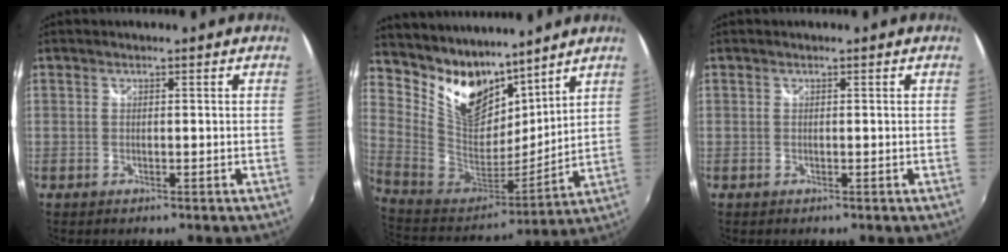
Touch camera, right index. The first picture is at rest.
{"total": 17.7, "force": [12.6, 9.6, 7.8], "torque": [-0.182, -0.002, 0.250]}
{"total": 0.0}